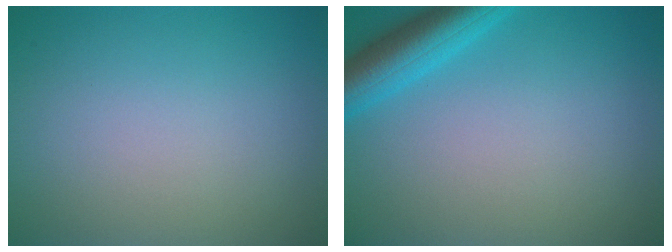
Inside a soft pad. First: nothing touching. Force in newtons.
{"total": 4.6, "press": 4.6, "slide": 0.3}